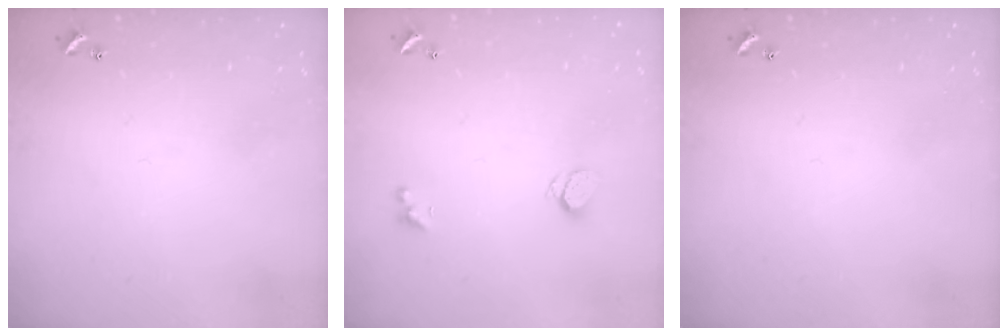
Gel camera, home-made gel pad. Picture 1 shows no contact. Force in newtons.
{"total": 2.0, "press": 2.0, "slide": 0.5}
{"total": 0.0}